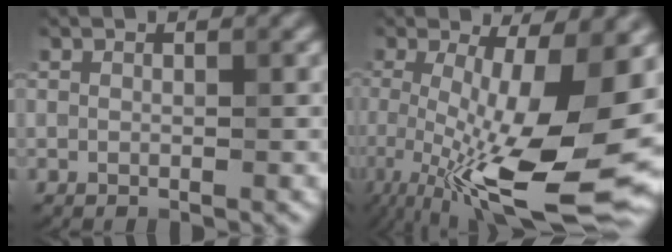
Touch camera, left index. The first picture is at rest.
{"total": 15.5, "force": [-3.3, 4.4, 14.5], "torque": [-0.232, -0.017, -0.053]}